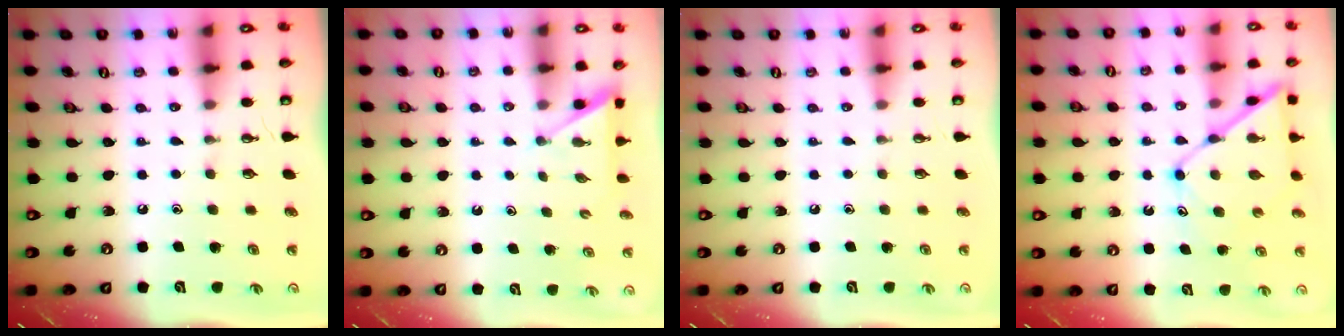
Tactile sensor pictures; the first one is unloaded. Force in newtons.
{"total": 2.2, "press": 2.2, "slide": 0.2}
{"total": 0.0}
{"total": 12.3, "press": 12.3, "slide": 1.1}